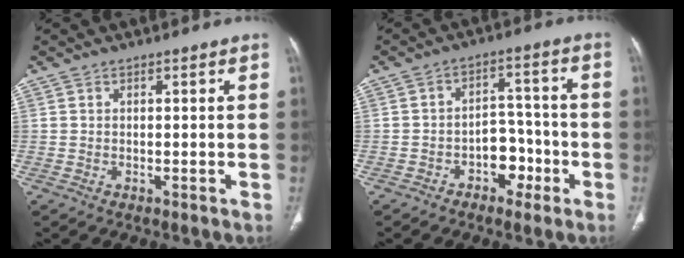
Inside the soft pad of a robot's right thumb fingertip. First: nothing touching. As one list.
[{"total": 6.7, "force": [-3.1, 4.8, 3.5], "torque": [-0.015, 0.041, -0.049]}]